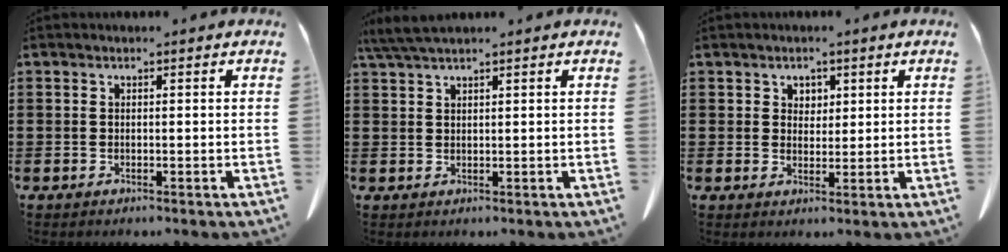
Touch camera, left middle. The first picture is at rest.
{"total": 3.5, "force": [2.7, 0.2, 2.1], "torque": [-0.048, -0.001, 0.052]}
{"total": 2.4, "force": [1.7, 1.6, 0.3], "torque": [-0.005, 0.004, 0.030]}